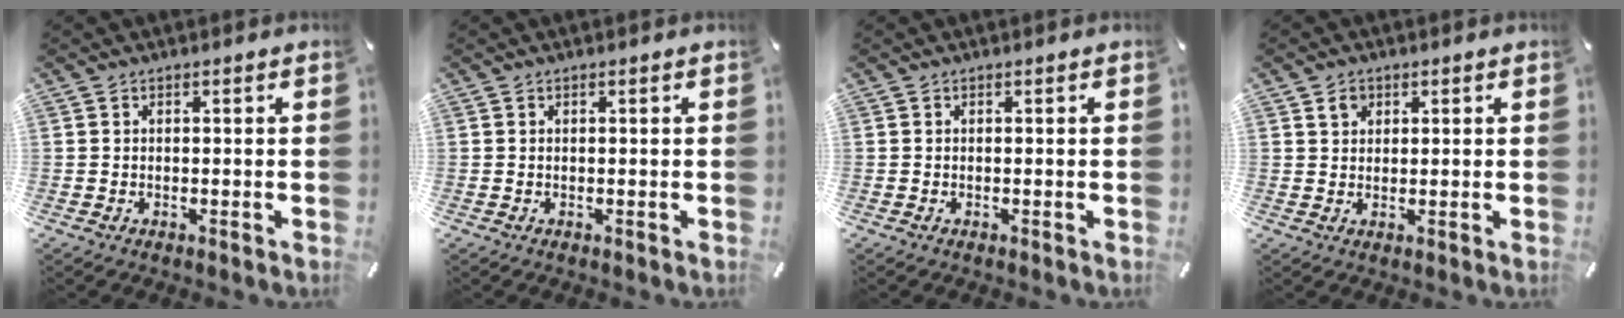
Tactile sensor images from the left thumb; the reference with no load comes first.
{"total": 0.0}
{"total": 0.0}
{"total": 2.6, "force": [1.3, 2.2, 0.7], "torque": [0.000, -0.003, 0.020]}